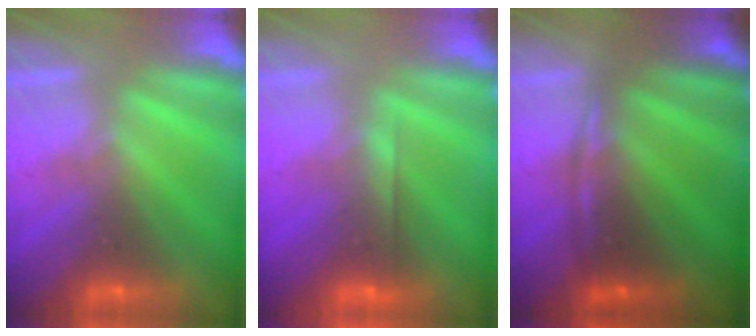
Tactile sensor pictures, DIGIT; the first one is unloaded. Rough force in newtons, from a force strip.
{"total": 2.6}
{"total": 1.6}